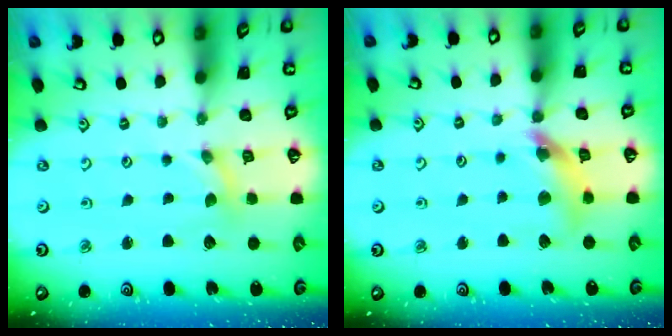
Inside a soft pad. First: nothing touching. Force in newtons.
{"total": 12.4, "press": 12.3, "slide": 1.6}